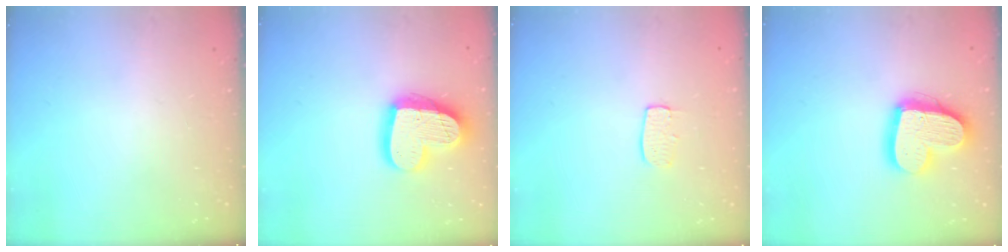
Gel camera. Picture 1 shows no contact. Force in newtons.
{"total": 18.9, "press": 18.8, "slide": 1.7}
{"total": 5.6, "press": 5.6, "slide": 0.4}
{"total": 18.3, "press": 18.3, "slide": 1.6}